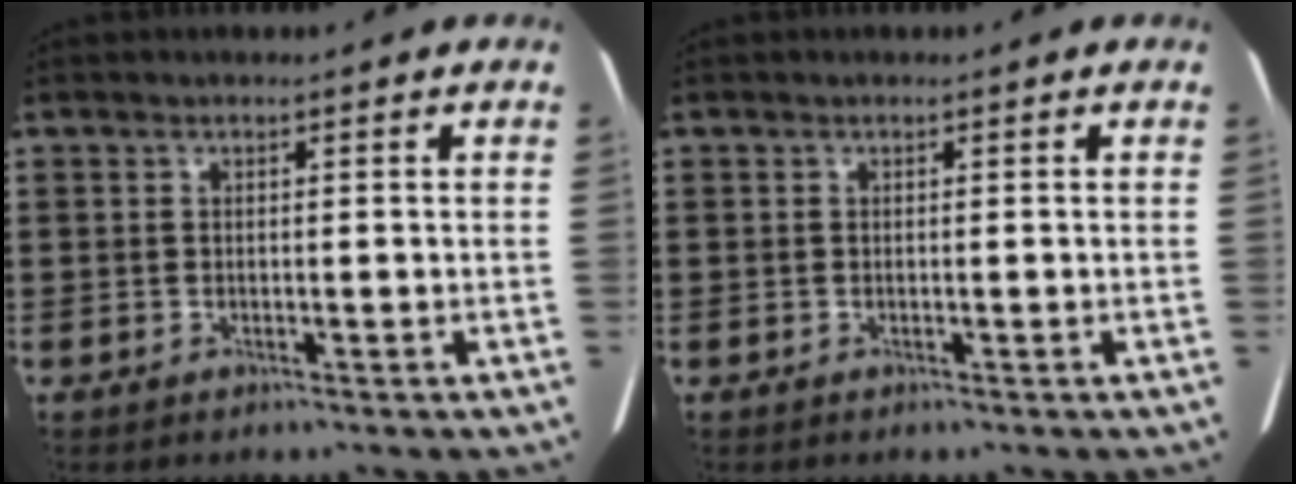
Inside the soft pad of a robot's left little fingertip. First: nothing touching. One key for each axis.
{"total": 0.0}